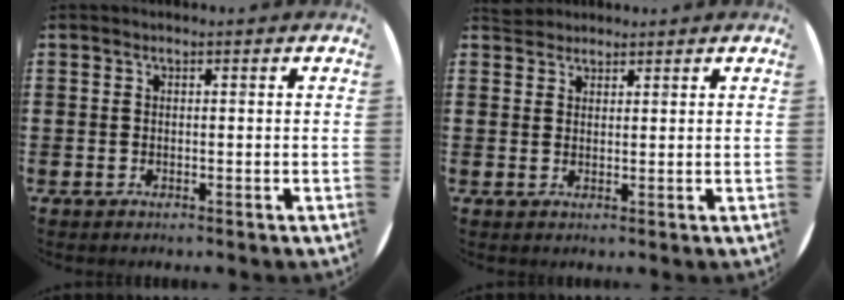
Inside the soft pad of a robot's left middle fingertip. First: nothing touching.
{"total": 2.2, "force": [2.1, 0.7, 0.0], "torque": [-0.004, 0.006, 0.042]}